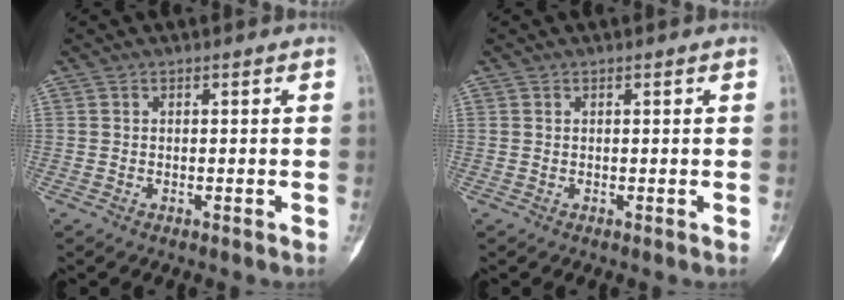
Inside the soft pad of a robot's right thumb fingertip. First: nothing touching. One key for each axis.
{"total": 0.0}